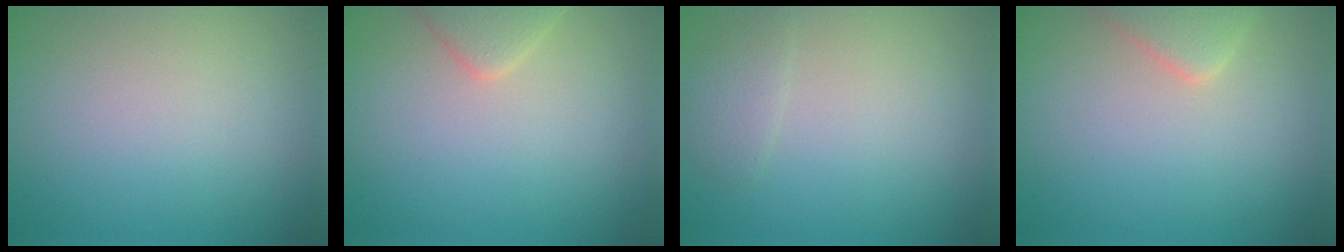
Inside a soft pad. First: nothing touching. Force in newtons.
{"total": 2.3, "press": 2.3, "slide": 0.1}
{"total": 1.4, "press": 1.4, "slide": 0.1}
{"total": 2.8, "press": 2.7, "slide": 0.1}